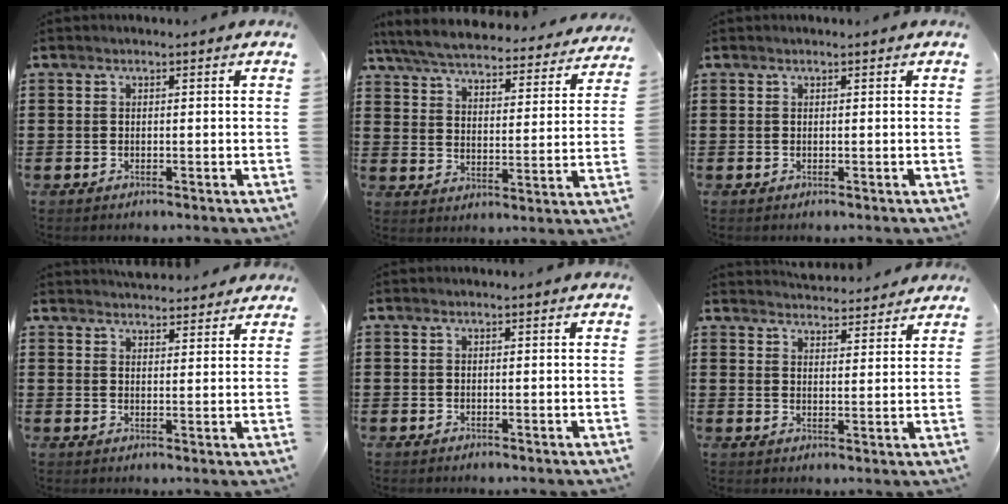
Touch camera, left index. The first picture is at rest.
{"total": 5.9, "force": [5.7, 0.3, 1.6], "torque": [-0.058, -0.037, 0.096]}
{"total": 0.0}
{"total": 3.7, "force": [3.7, 0.2, 0.1], "torque": [-0.013, -0.014, 0.071]}
{"total": 0.0}
{"total": 4.1, "force": [4.1, 0.2, 0.1], "torque": [-0.007, -0.023, 0.074]}